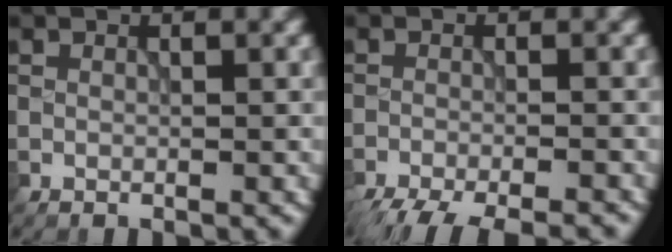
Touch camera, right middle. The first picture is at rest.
{"total": 8.9, "force": [-7.9, 1.8, 3.8], "torque": [-0.060, -0.028, -0.116]}